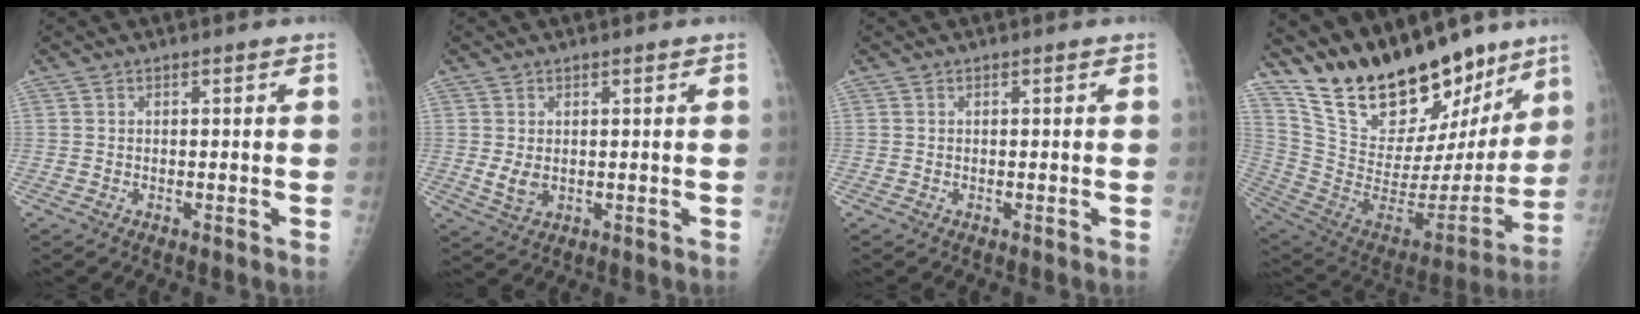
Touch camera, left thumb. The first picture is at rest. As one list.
[{"total": 3.1, "force": [0.5, 2.0, 2.4], "torque": [-0.038, -0.010, 0.017]}, {"total": 0.0}, {"total": 28.8, "force": [22.2, 11.6, 14.3], "torque": [-0.200, -0.099, 0.367]}]